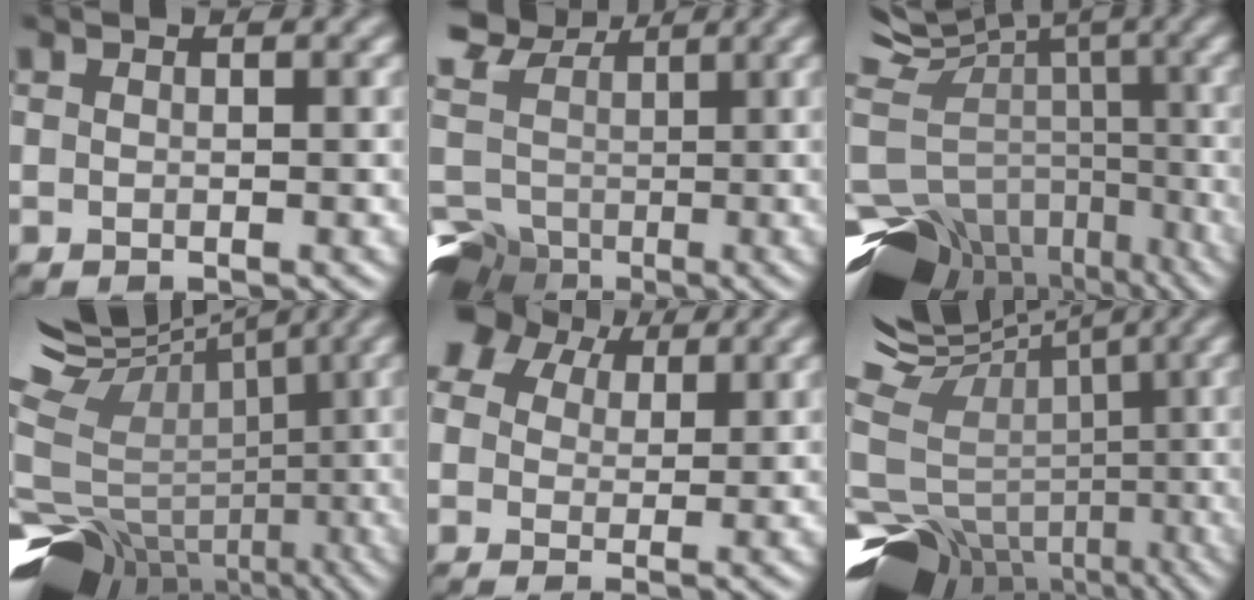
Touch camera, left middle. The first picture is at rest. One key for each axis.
{"total": 10.0, "fx": 1.1, "fy": 8.4, "fz": 5.4, "tx": -0.141, "ty": 0.021, "tz": 0.021}
{"total": 12.3, "fx": -3.8, "fy": 8.9, "fz": 7.5, "tx": -0.162, "ty": 0.008, "tz": -0.016}
{"total": 13.3, "fx": -3.3, "fy": 9.9, "fz": 8.3, "tx": -0.191, "ty": 0.031, "tz": -0.021}
{"total": 5.4, "fx": 3.1, "fy": 3.5, "fz": 2.8, "tx": -0.059, "ty": 0.013, "tz": 0.047}
{"total": 12.8, "fx": -4.8, "fy": 9.4, "fz": 7.4, "tx": -0.167, "ty": 0.019, "tz": -0.033}